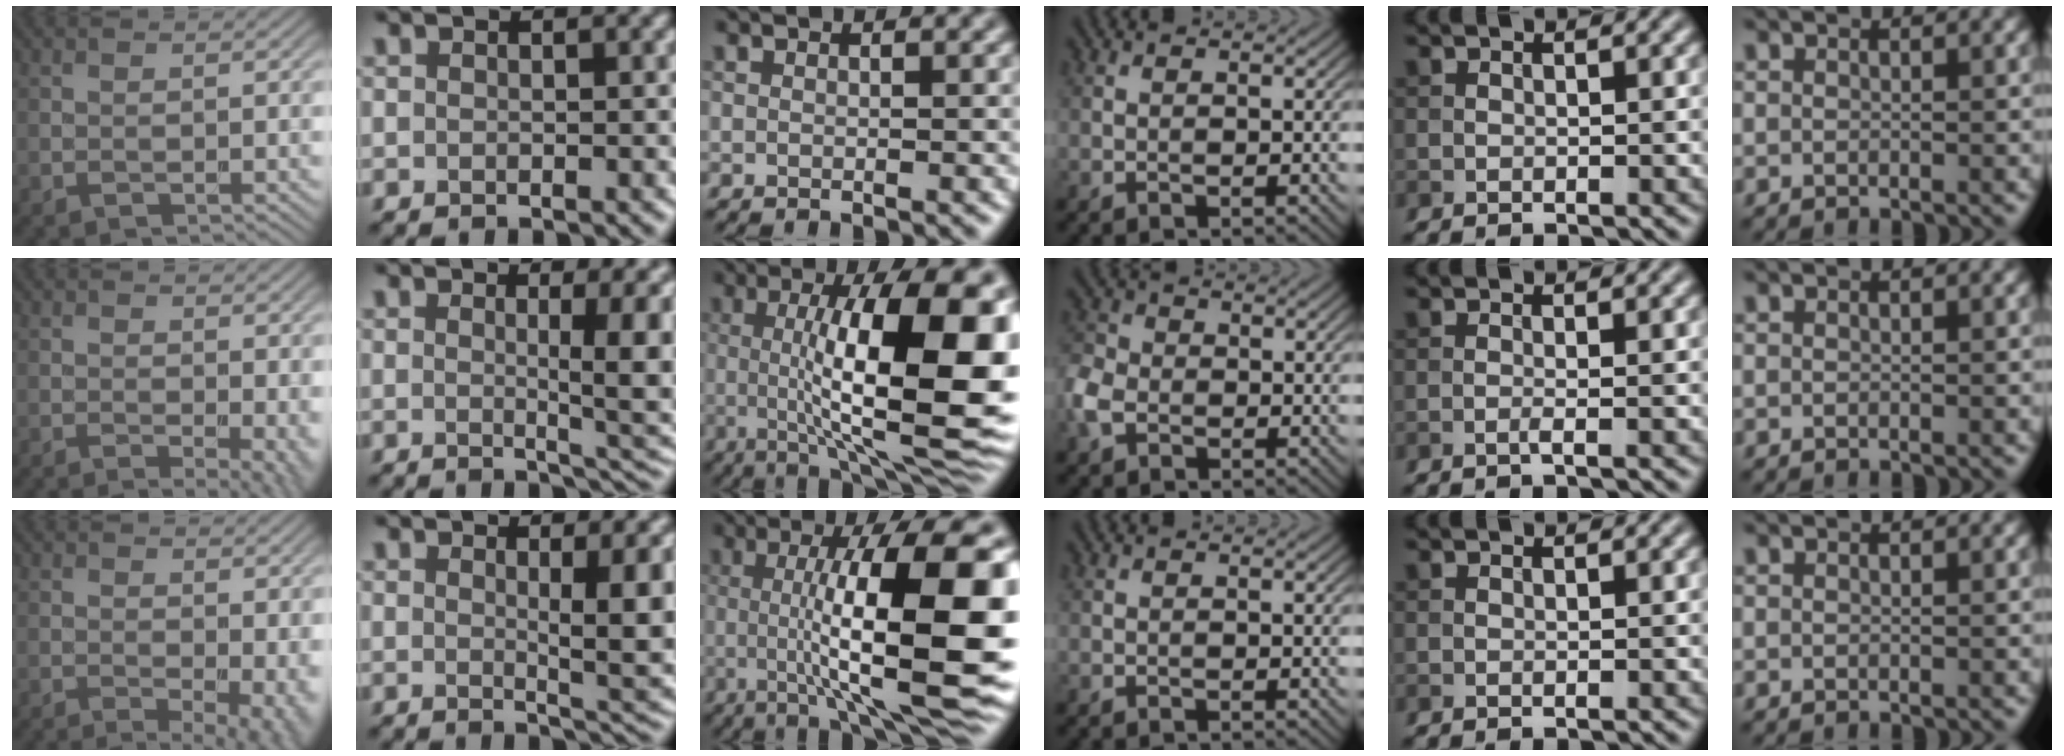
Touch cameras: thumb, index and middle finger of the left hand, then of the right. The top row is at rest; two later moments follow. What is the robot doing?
{"motion": "screw", "object": "dispenser bottle"}